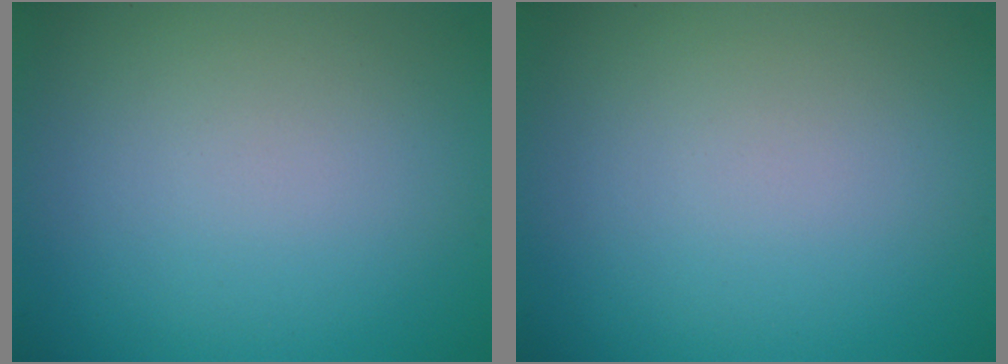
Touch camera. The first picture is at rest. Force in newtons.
{"total": 0.0}